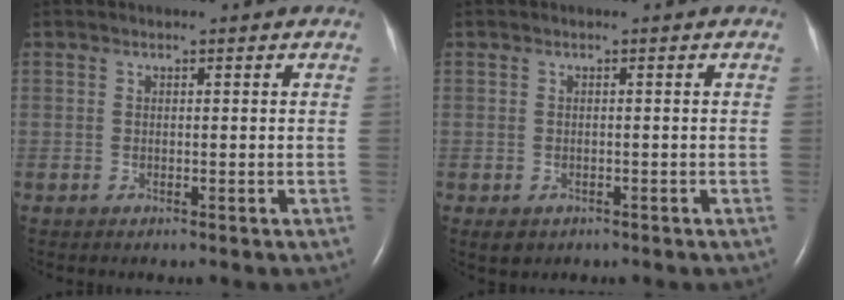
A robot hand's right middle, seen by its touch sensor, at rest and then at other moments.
{"total": 2.1, "force": [-1.2, 1.5, 0.8], "torque": [-0.011, -0.001, -0.008]}